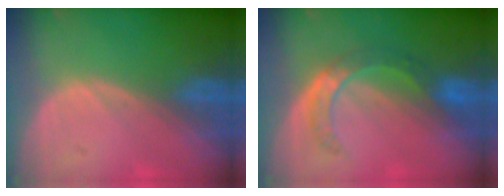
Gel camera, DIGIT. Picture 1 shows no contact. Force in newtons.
{"total": 5.6, "press": 5.5, "slide": 0.7}